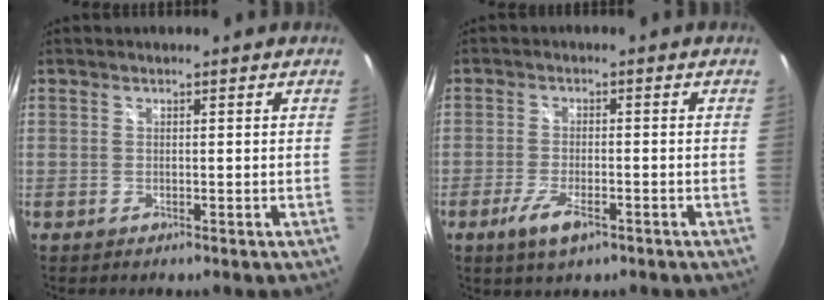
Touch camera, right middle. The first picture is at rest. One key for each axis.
{"total": 5.4, "fx": -3.0, "fy": 1.6, "fz": 4.1, "tx": -0.097, "ty": -0.009, "tz": -0.055}